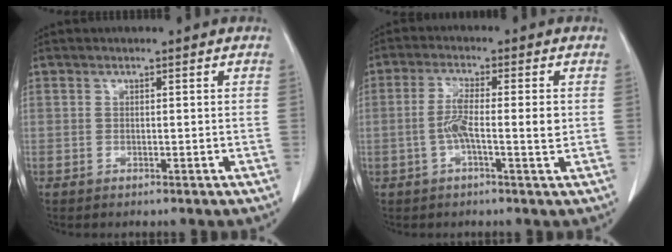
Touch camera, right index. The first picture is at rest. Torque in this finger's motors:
{"motor_torque": [0.24, 0.02, 0.16, 0.06]}